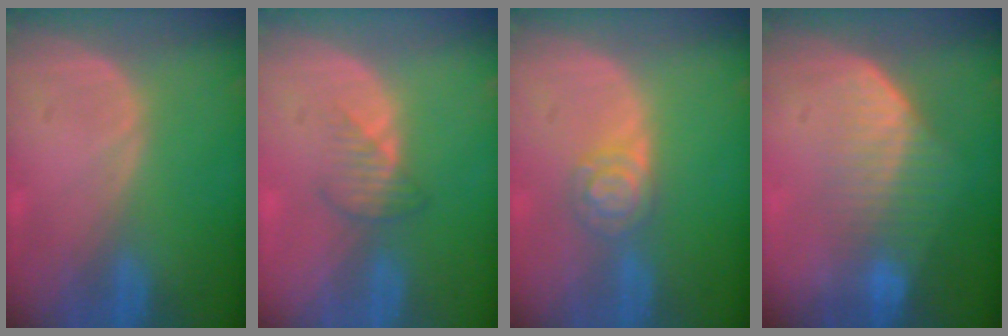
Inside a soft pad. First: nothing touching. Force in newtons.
{"total": 2.8, "press": 2.7, "slide": 0.8}
{"total": 4.3, "press": 4.2, "slide": 0.4}
{"total": 7.2, "press": 6.2, "slide": 3.7}